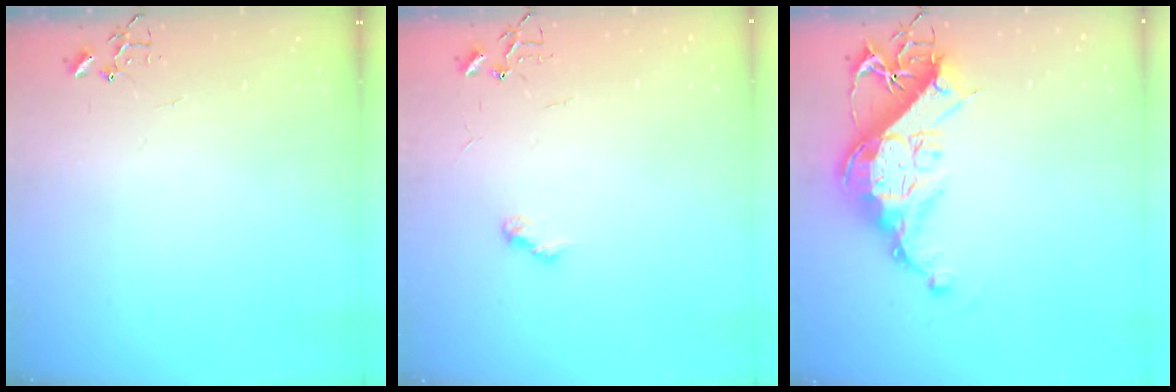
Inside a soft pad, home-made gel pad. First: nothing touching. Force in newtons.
{"total": 7.1, "press": 7.1, "slide": 0.5}
{"total": 15.9, "press": 15.8, "slide": 1.5}